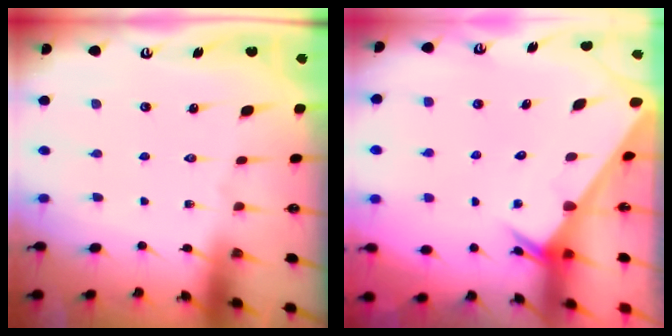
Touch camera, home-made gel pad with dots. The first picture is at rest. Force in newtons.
{"total": 2.3, "press": 2.3, "slide": 0.1}